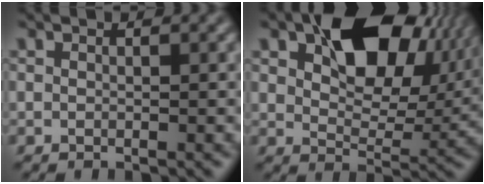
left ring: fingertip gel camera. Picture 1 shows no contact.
{"total": 13.2, "force": [5.3, 7.7, 9.3], "torque": [-0.130, 0.012, 0.089]}